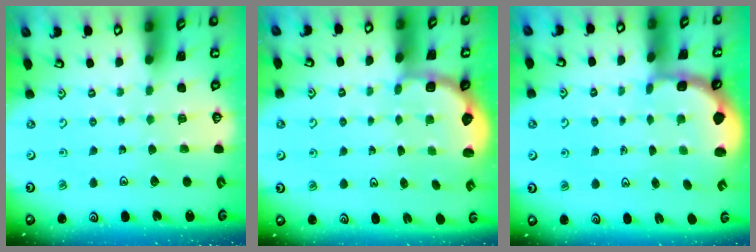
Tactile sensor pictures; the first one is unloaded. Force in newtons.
{"total": 2.8, "press": 2.1, "slide": 1.8}
{"total": 2.2, "press": 1.9, "slide": 1.1}